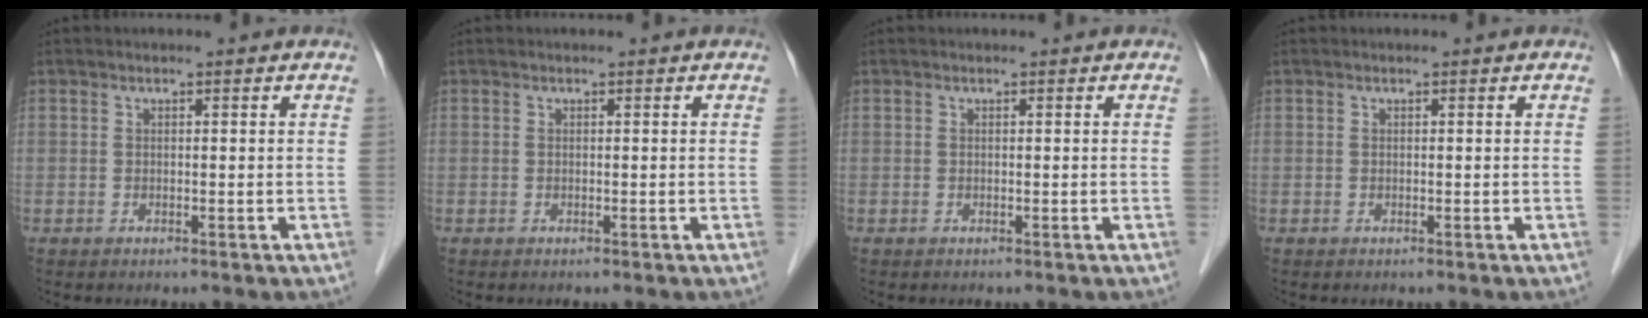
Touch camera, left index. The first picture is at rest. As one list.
[{"total": 0.0}, {"total": 0.0}, {"total": 0.0}]